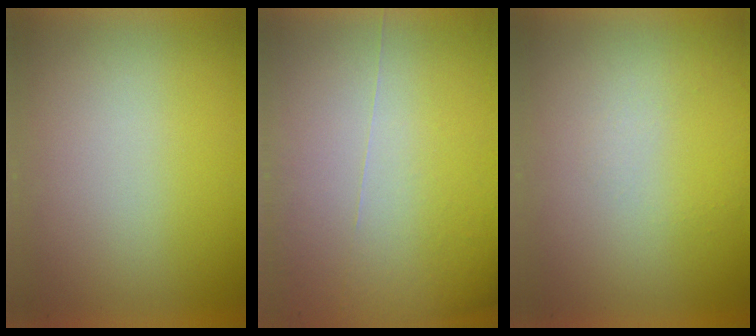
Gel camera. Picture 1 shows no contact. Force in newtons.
{"total": 5.7}
{"total": 1.1}